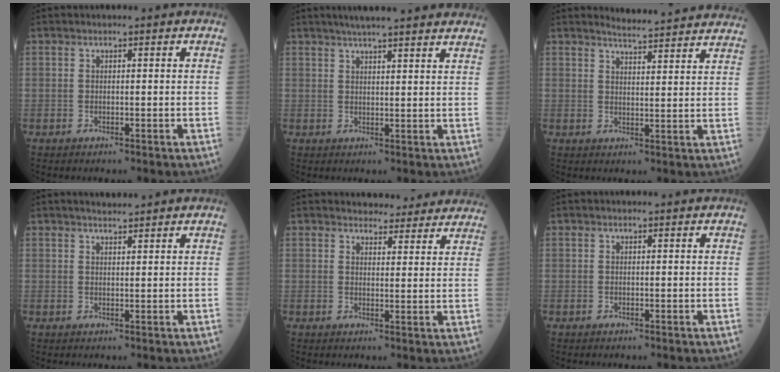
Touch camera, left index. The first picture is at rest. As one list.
[{"total": 13.9, "force": [12.1, 1.0, 6.8], "torque": [-0.094, 0.029, 0.147]}, {"total": 13.6, "force": [13.2, 0.6, 3.1], "torque": [-0.033, -0.024, 0.145]}, {"total": 1.9, "force": [1.8, 0.0, 0.5], "torque": [-0.010, 0.007, 0.034]}, {"total": 9.4, "force": [8.9, 2.6, 1.5], "torque": [0.004, 0.004, 0.088]}, {"total": 0.0}]